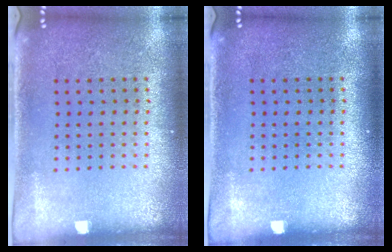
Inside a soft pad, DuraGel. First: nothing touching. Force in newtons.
{"total": 0.0}